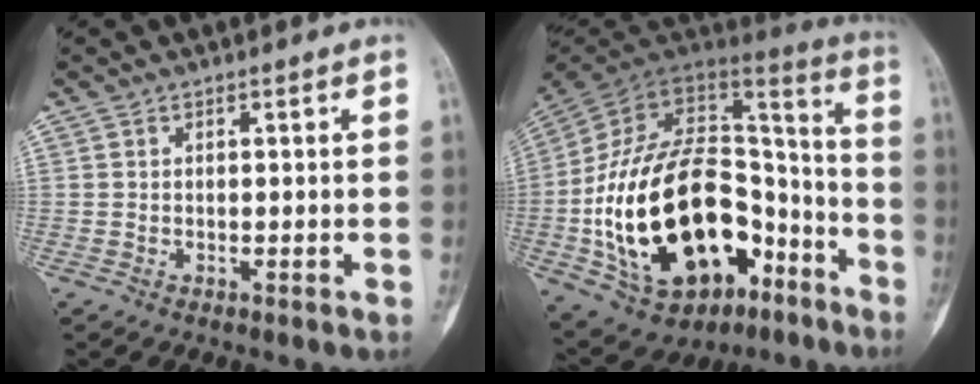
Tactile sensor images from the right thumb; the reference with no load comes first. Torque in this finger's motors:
{"motor_torque": [0.68, 0.81, 2.67, -0.10, 0.86]}